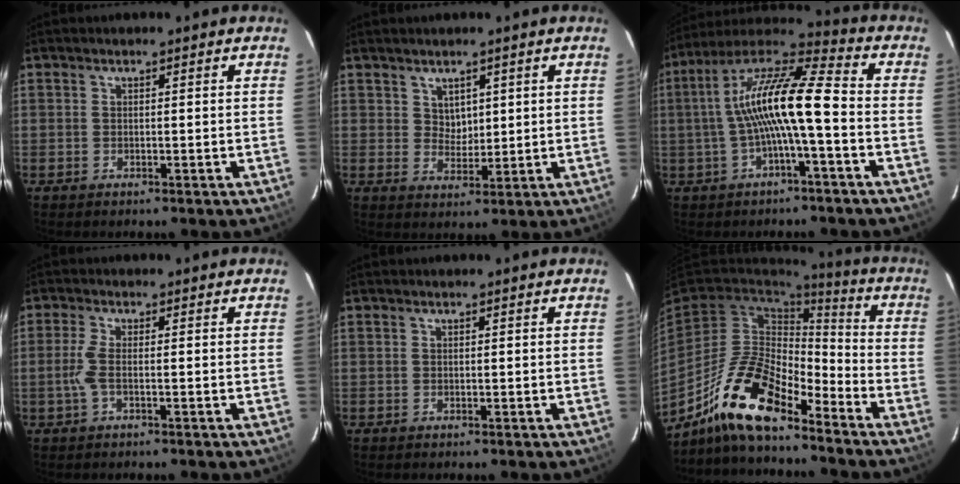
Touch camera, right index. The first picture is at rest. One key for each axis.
{"total": 3.3, "fx": 1.7, "fy": 2.6, "fz": 1.1, "tx": -0.012, "ty": 0.001, "tz": 0.036}
{"total": 14.0, "fx": -1.7, "fy": 1.9, "fz": 13.8, "tx": -0.259, "ty": 0.022, "tz": -0.035}
{"total": 3.0, "fx": -0.8, "fy": 0.4, "fz": 2.8, "tx": -0.070, "ty": 0.000, "tz": -0.015}
{"total": 0.0}
{"total": 16.2, "fx": -11.7, "fy": 4.8, "fz": 10.1, "tx": -0.204, "ty": -0.005, "tz": -0.227}